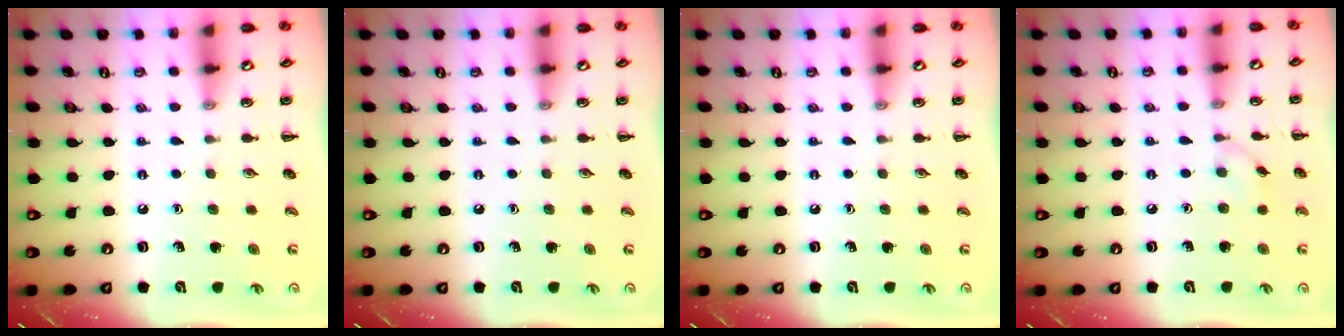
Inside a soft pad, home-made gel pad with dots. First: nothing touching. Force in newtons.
{"total": 0.0}
{"total": 0.0}
{"total": 3.8, "press": 3.6, "slide": 1.1}